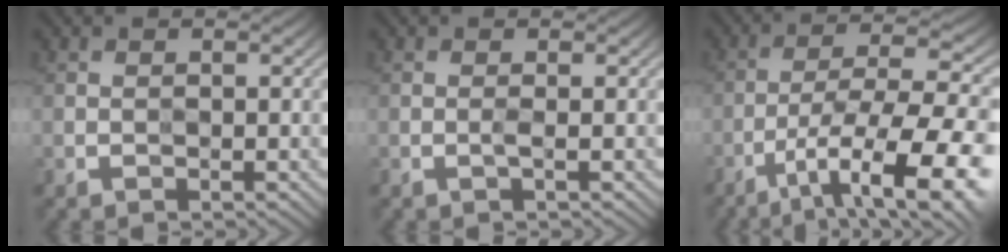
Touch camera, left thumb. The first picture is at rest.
{"total": 0.6, "force": [-0.2, -0.1, 0.6], "torque": [-0.008, 0.003, -0.007]}
{"total": 12.9, "force": [-6.8, 3.6, 10.3], "torque": [-0.175, -0.004, -0.108]}